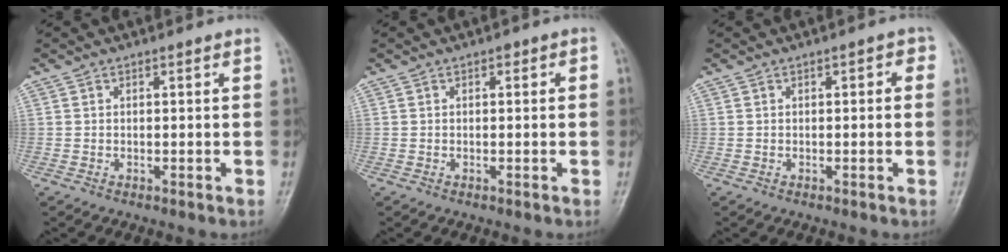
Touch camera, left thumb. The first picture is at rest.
{"total": 1.0, "force": [0.2, 0.7, 0.7], "torque": [0.000, 0.003, -0.004]}
{"total": 1.8, "force": [0.3, 1.2, 1.3], "torque": [-0.002, 0.005, -0.004]}